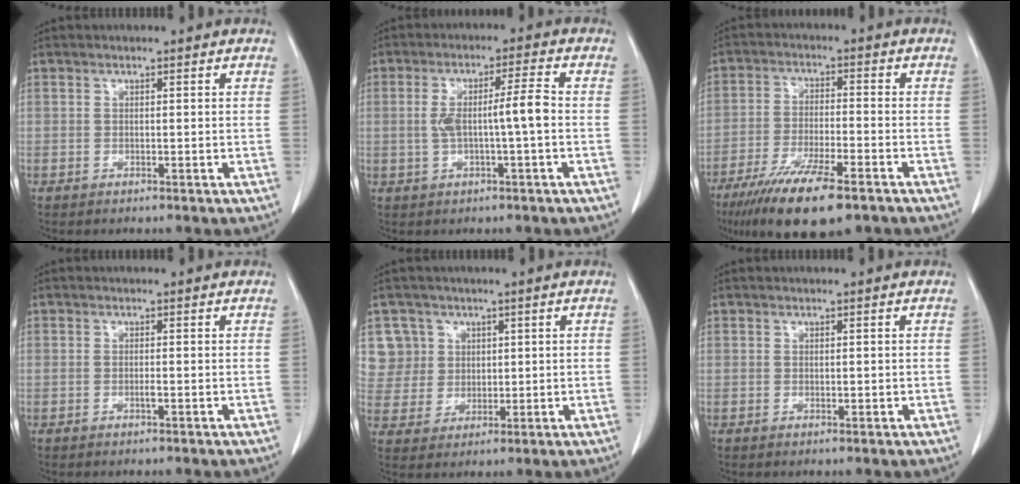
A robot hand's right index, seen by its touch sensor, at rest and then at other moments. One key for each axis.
{"total": 6.2, "fx": -0.4, "fy": 0.2, "fz": 6.2, "tx": -0.114, "ty": 0.017, "tz": -0.001}
{"total": 13.7, "fx": -9.3, "fy": 2.6, "fz": 9.7, "tx": -0.175, "ty": -0.035, "tz": -0.154}
{"total": 0.5, "fx": -0.1, "fy": 0.0, "fz": 0.5, "tx": -0.010, "ty": 0.001, "tz": 0.000}
{"total": 7.0, "fx": 3.0, "fy": 6.3, "fz": -0.3, "tx": 0.016, "ty": 0.015, "tz": 0.070}
{"total": 0.5, "fx": 0.2, "fy": 0.3, "fz": 0.4, "tx": -0.006, "ty": 0.000, "tz": 0.007}